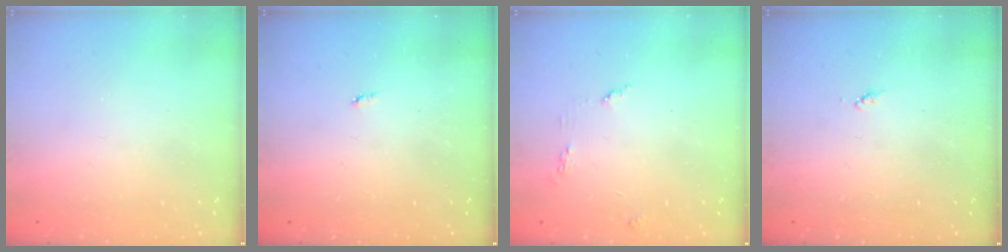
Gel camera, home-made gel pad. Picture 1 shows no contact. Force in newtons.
{"total": 2.1, "press": 2.1, "slide": 0.4}
{"total": 3.9, "press": 3.9, "slide": 0.3}
{"total": 3.4, "press": 3.4, "slide": 0.5}